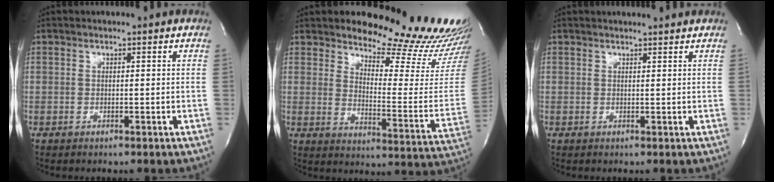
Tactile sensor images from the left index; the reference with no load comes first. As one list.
[{"total": 22.0, "force": [20.8, 3.1, 6.6], "torque": [-0.081, -0.139, 0.240]}, {"total": 4.2, "force": [4.0, 0.0, 1.2], "torque": [-0.017, 0.013, 0.045]}]